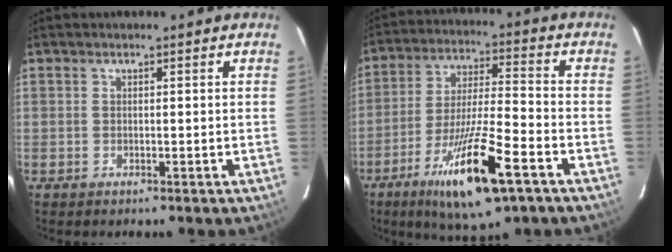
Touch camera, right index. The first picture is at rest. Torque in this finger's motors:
{"motor_torque": [1.38, -0.76, 0.80, 0.21]}